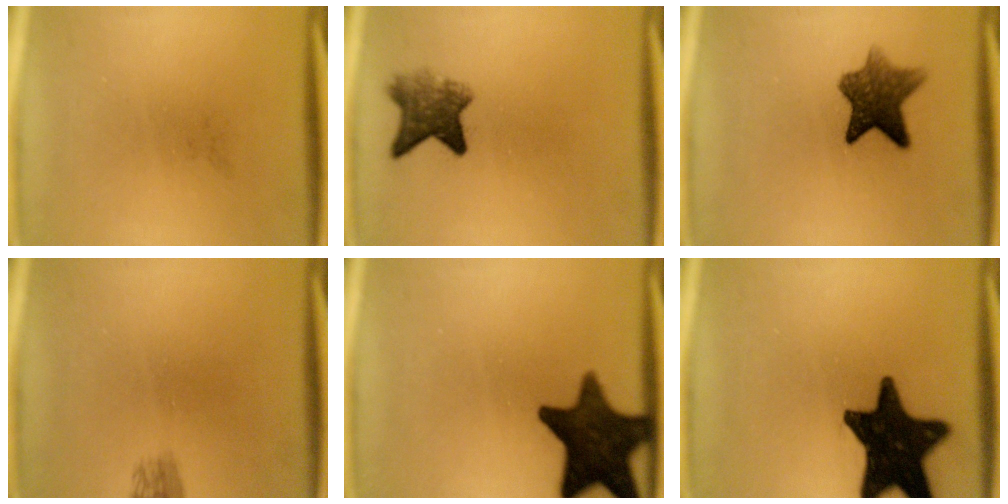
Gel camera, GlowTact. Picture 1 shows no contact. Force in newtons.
{"total": 5.7}
{"total": 8.1}
{"total": 1.6}
{"total": 15.2}
{"total": 18.6}